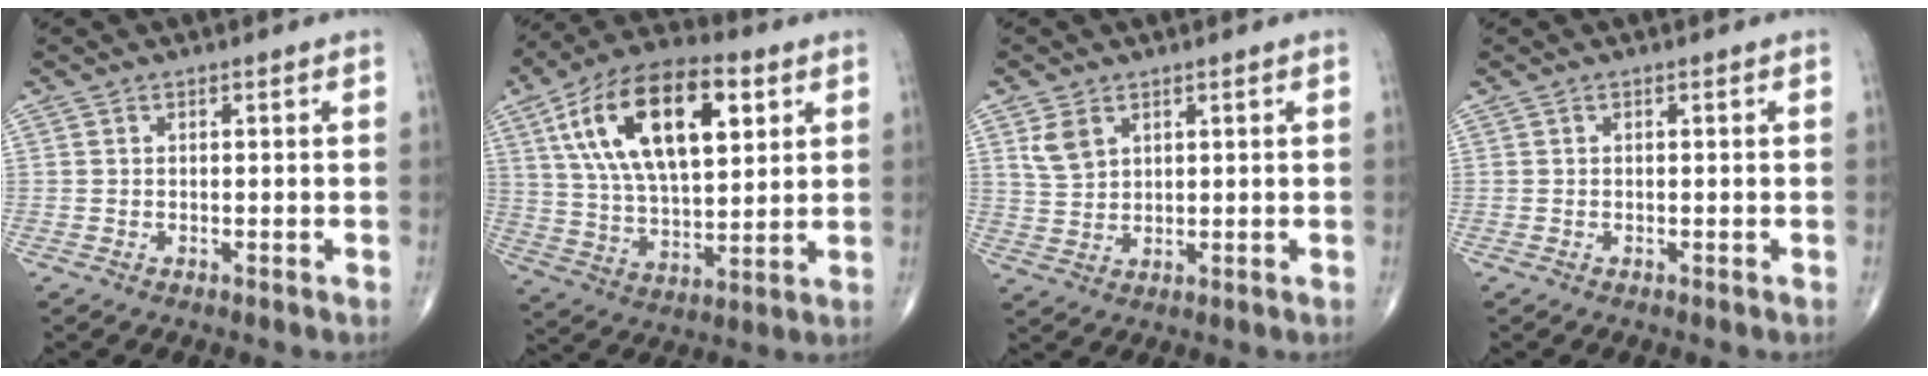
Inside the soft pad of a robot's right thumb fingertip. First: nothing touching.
{"total": 22.5, "force": [8.0, 10.7, 18.1], "torque": [-0.306, -0.008, 0.138]}
{"total": 4.5, "force": [2.3, 2.9, 2.5], "torque": [-0.043, -0.008, 0.053]}
{"total": 0.0}